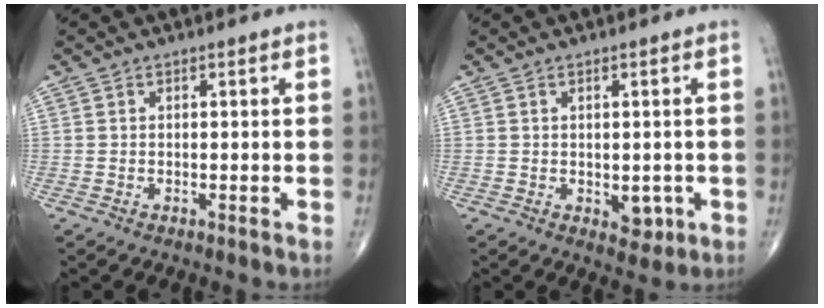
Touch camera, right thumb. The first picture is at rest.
{"total": 3.7, "force": [-0.7, 2.4, 2.8], "torque": [-0.016, -0.004, -0.001]}